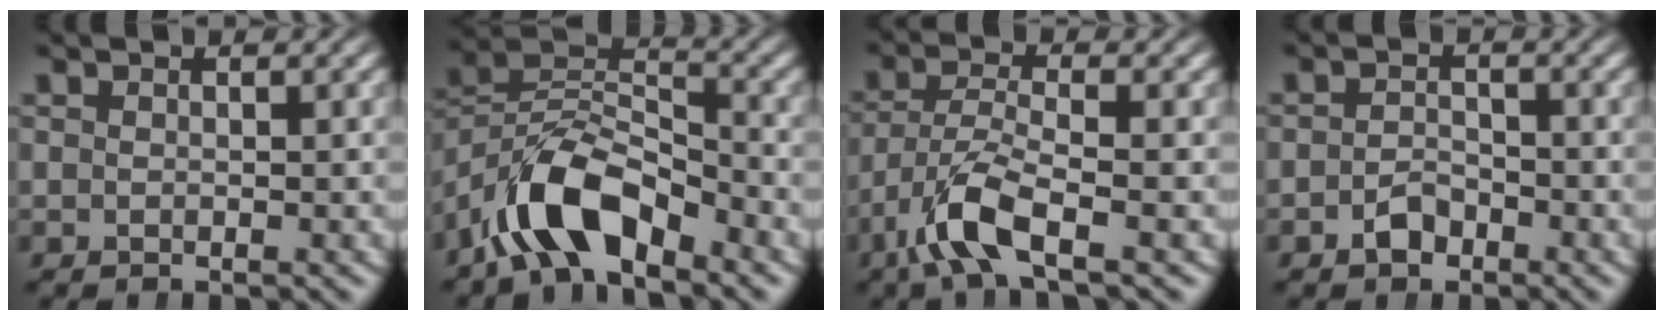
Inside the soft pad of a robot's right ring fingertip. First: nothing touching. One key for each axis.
{"total": 7.8, "fx": -2.3, "fy": 5.3, "fz": 5.2, "tx": -0.110, "ty": -0.024, "tz": -0.037}
{"total": 4.5, "fx": -1.6, "fy": 1.9, "fz": 3.7, "tx": -0.096, "ty": -0.028, "tz": -0.014}
{"total": 2.2, "fx": -1.7, "fy": 1.3, "fz": 0.6, "tx": -0.009, "ty": -0.007, "tz": -0.026}